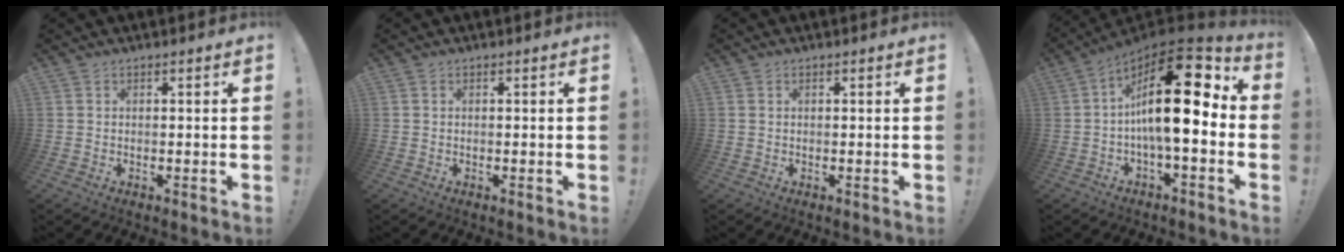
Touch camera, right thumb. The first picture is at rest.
{"total": 0.0}
{"total": 0.6, "force": [0.4, 0.3, 0.3], "torque": [-0.007, 0.002, 0.008]}
{"total": 21.5, "force": [2.7, 7.1, 20.1], "torque": [-0.329, -0.010, 0.042]}